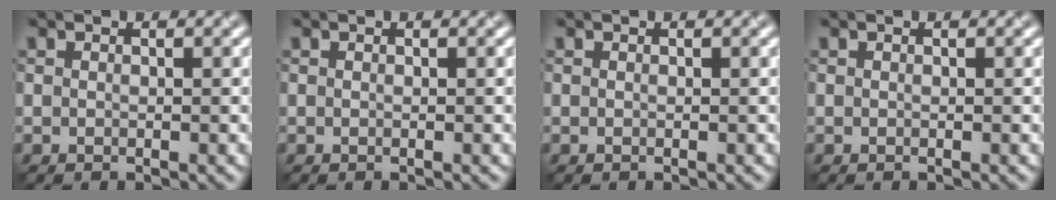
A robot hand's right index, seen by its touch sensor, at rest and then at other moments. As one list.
[{"total": 0.0}, {"total": 0.0}, {"total": 0.0}]